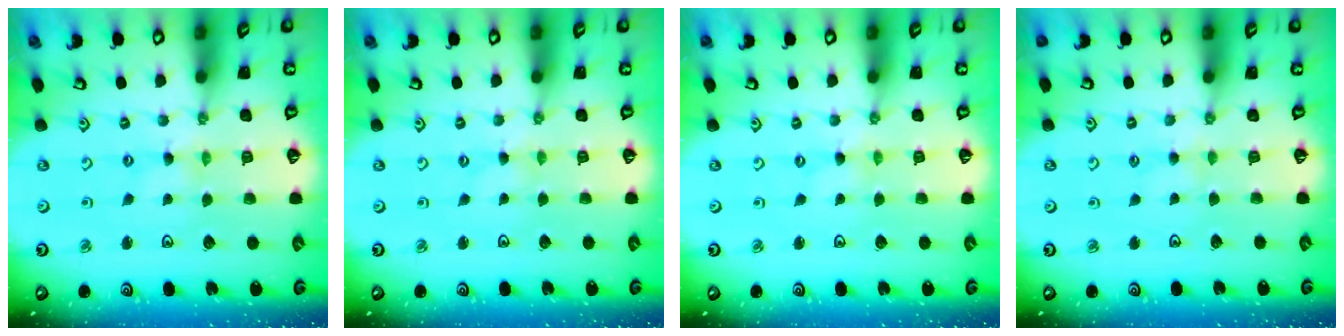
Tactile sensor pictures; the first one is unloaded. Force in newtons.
{"total": 0.0}
{"total": 0.0}
{"total": 1.9, "press": 1.9, "slide": 0.3}